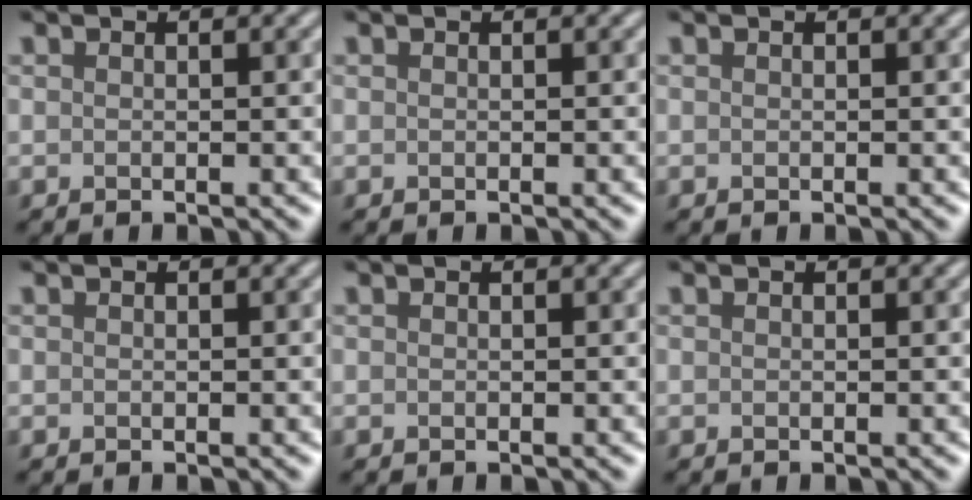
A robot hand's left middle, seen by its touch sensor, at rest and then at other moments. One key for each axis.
{"total": 0.0}
{"total": 0.0}
{"total": 0.0}
{"total": 0.0}
{"total": 0.0}